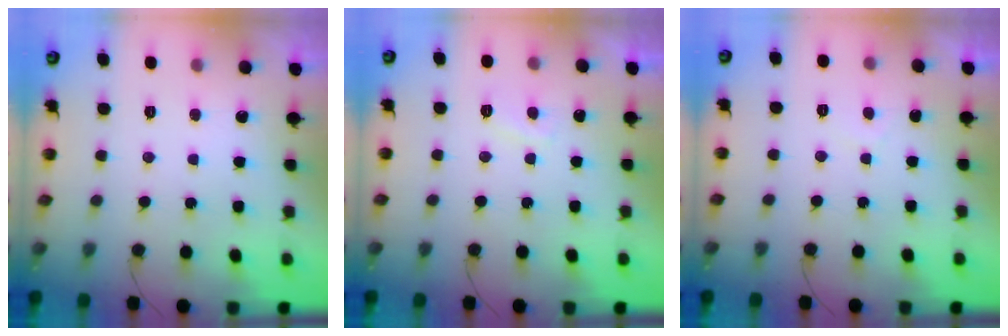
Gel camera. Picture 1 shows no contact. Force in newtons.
{"total": 3.4, "press": 3.3, "slide": 0.9}
{"total": 0.8, "press": 0.6, "slide": 0.4}